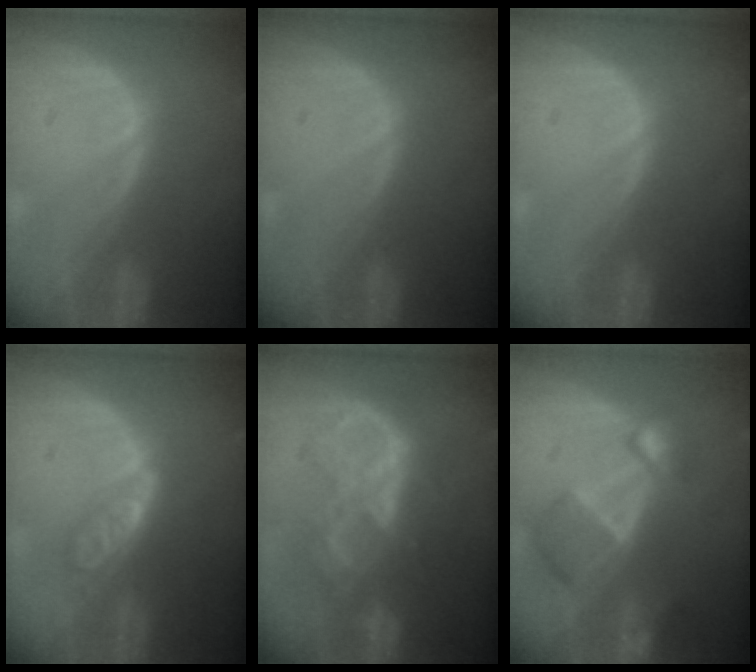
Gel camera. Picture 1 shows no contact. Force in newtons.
{"total": 0.0}
{"total": 0.0}
{"total": 4.7, "press": 4.3, "slide": 1.9}
{"total": 7.9, "press": 7.9, "slide": 0.6}
{"total": 7.7, "press": 6.7, "slide": 3.8}